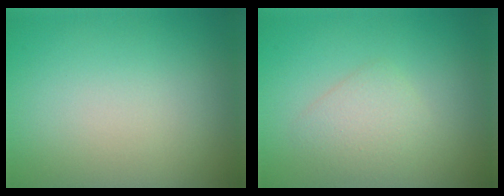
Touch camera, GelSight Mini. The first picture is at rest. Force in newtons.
{"total": 2.1, "press": 2.1, "slide": 0.0}